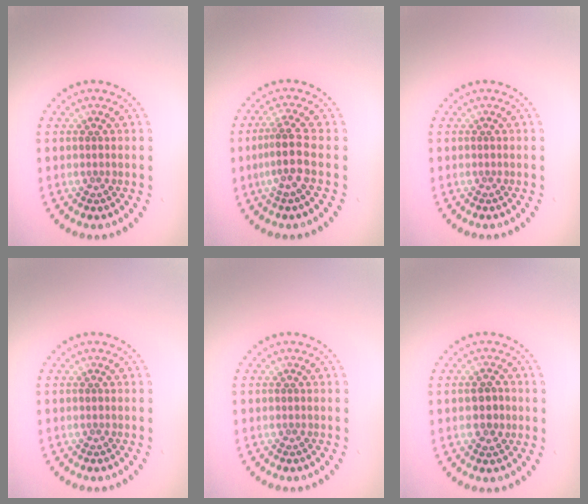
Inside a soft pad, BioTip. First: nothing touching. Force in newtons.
{"total": 2.9, "press": 2.0, "slide": 2.0}
{"total": 0.0}
{"total": 0.0}
{"total": 0.0}
{"total": 2.3, "press": 2.3, "slide": 0.3}